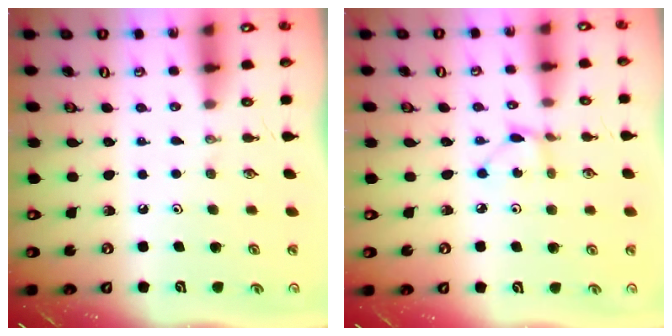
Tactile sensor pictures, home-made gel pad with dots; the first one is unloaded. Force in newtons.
{"total": 2.1, "press": 2.1, "slide": 0.3}